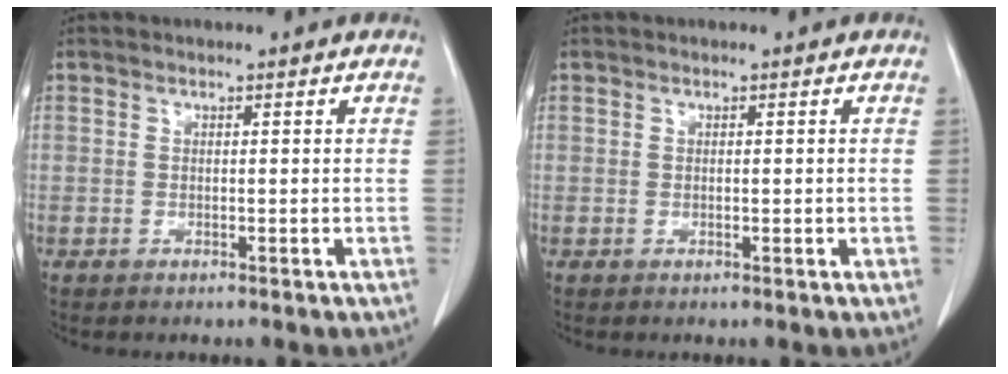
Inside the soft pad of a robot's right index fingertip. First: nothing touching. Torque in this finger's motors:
{"motor_torque": [-0.18, 0.24, 0.00, -0.01]}